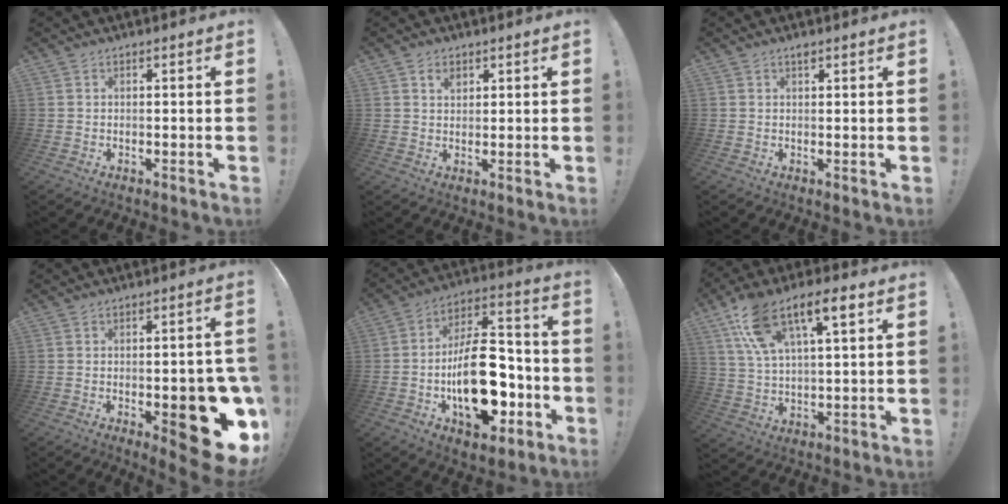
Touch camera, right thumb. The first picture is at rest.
{"total": 2.6, "force": [1.4, 1.8, 1.3], "torque": [-0.012, -0.003, 0.021]}
{"total": 1.2, "force": [0.9, 0.4, 0.7], "torque": [-0.004, -0.003, 0.014]}
{"total": 17.9, "force": [-4.7, 7.0, 15.8], "torque": [-0.175, 0.012, -0.047]}
{"total": 24.2, "force": [-6.2, 13.0, 19.5], "torque": [-0.321, 0.048, -0.082]}
{"total": 14.6, "force": [7.8, 6.1, 10.8], "torque": [-0.190, -0.016, 0.138]}